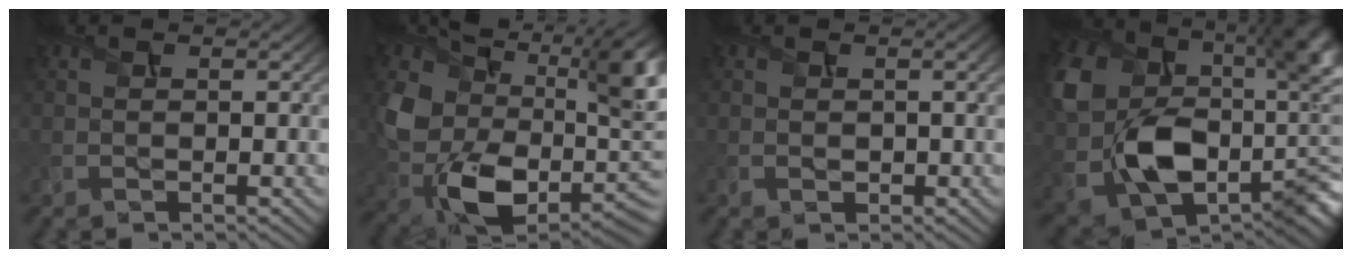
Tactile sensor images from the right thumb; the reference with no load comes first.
{"total": 17.9, "force": [3.8, 11.8, 13.0], "torque": [-0.266, -0.032, 0.083]}
{"total": 1.2, "force": [0.0, 0.9, 0.8], "torque": [-0.016, -0.002, 0.005]}
{"total": 18.1, "force": [-0.9, 12.6, 12.9], "torque": [-0.254, -0.043, -0.001]}